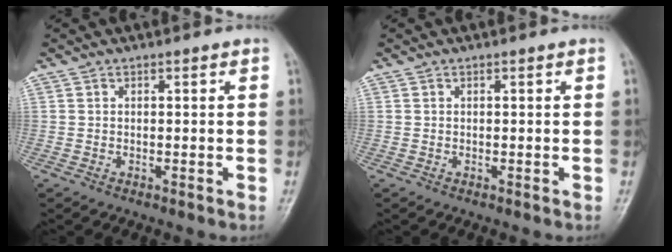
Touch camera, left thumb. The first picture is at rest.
{"total": 0.0}